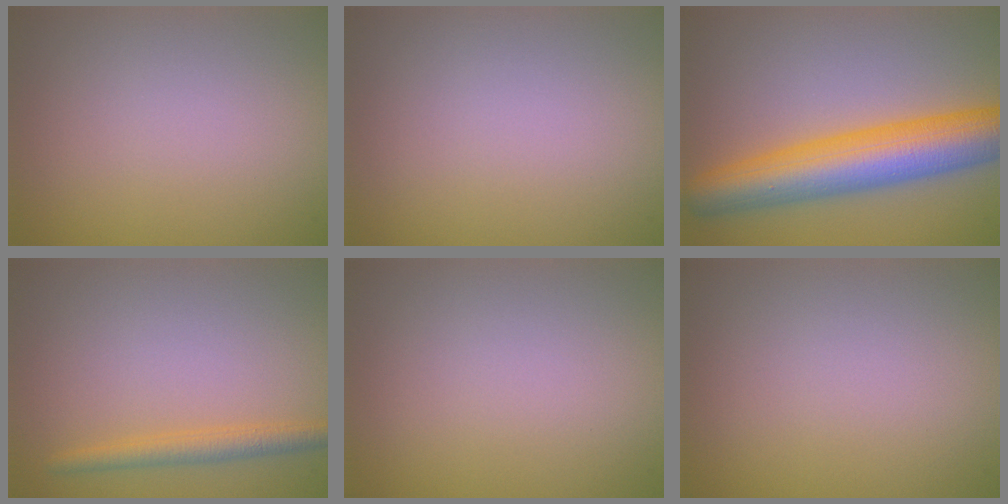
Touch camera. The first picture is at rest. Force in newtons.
{"total": 0.0}
{"total": 8.7, "press": 8.7, "slide": 0.2}
{"total": 2.2, "press": 2.2, "slide": 0.2}
{"total": 0.0}
{"total": 0.0}